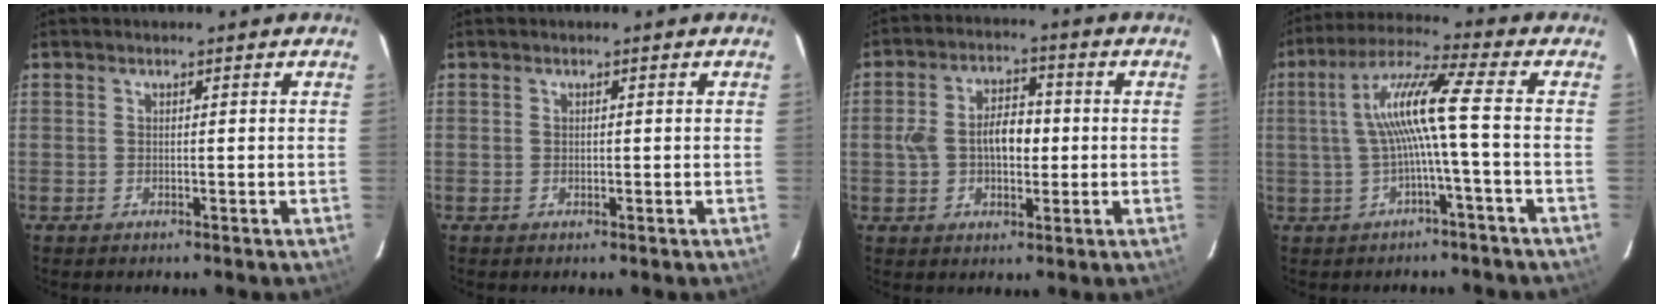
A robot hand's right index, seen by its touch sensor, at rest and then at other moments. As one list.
[{"total": 0.0}, {"total": 8.3, "force": [-0.5, 5.0, 6.7], "torque": [-0.124, 0.016, -0.006]}, {"total": 9.6, "force": [-0.9, -0.9, 9.5], "torque": [-0.190, 0.013, -0.010]}]